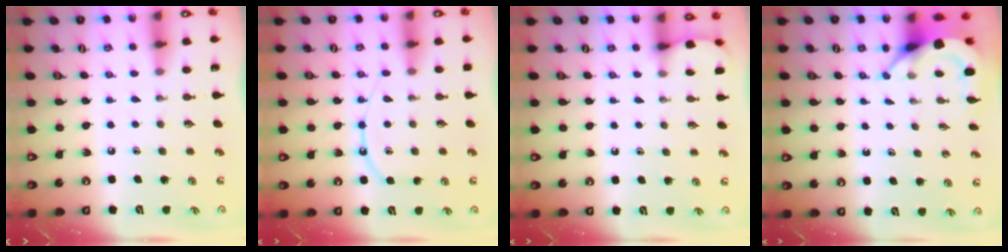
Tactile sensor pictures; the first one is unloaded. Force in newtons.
{"total": 9.4, "press": 9.3, "slide": 1.0}
{"total": 2.5, "press": 2.5, "slide": 0.3}
{"total": 4.6, "press": 4.6, "slide": 0.5}